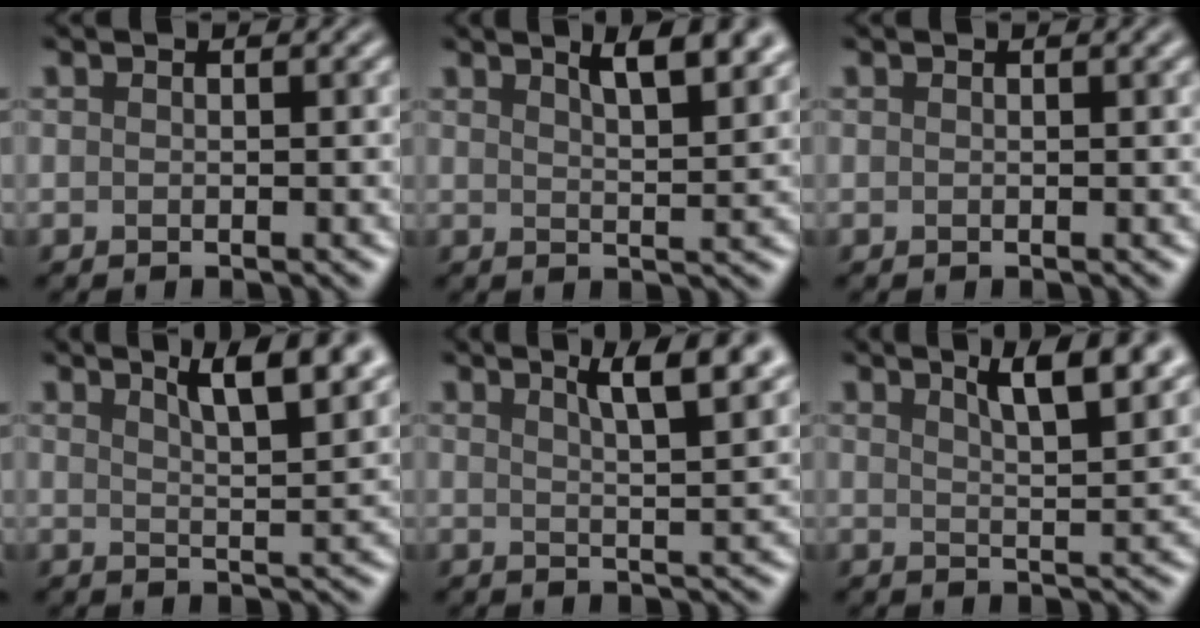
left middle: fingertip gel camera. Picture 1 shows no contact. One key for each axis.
{"total": 6.2, "fx": 4.0, "fy": 2.0, "fz": 4.3, "tx": -0.032, "ty": 0.029, "tz": 0.040}
{"total": 0.9, "fx": 0.5, "fy": 0.3, "fz": 0.7, "tx": -0.009, "ty": 0.000, "tz": 0.003}
{"total": 7.3, "fx": 4.6, "fy": 2.0, "fz": 5.3, "tx": -0.045, "ty": 0.026, "tz": 0.050}
{"total": 6.4, "fx": 3.8, "fy": 1.6, "fz": 4.9, "tx": -0.041, "ty": 0.024, "tz": 0.042}
{"total": 6.5, "fx": 4.0, "fy": 1.7, "fz": 4.8, "tx": -0.044, "ty": 0.024, "tz": 0.046}